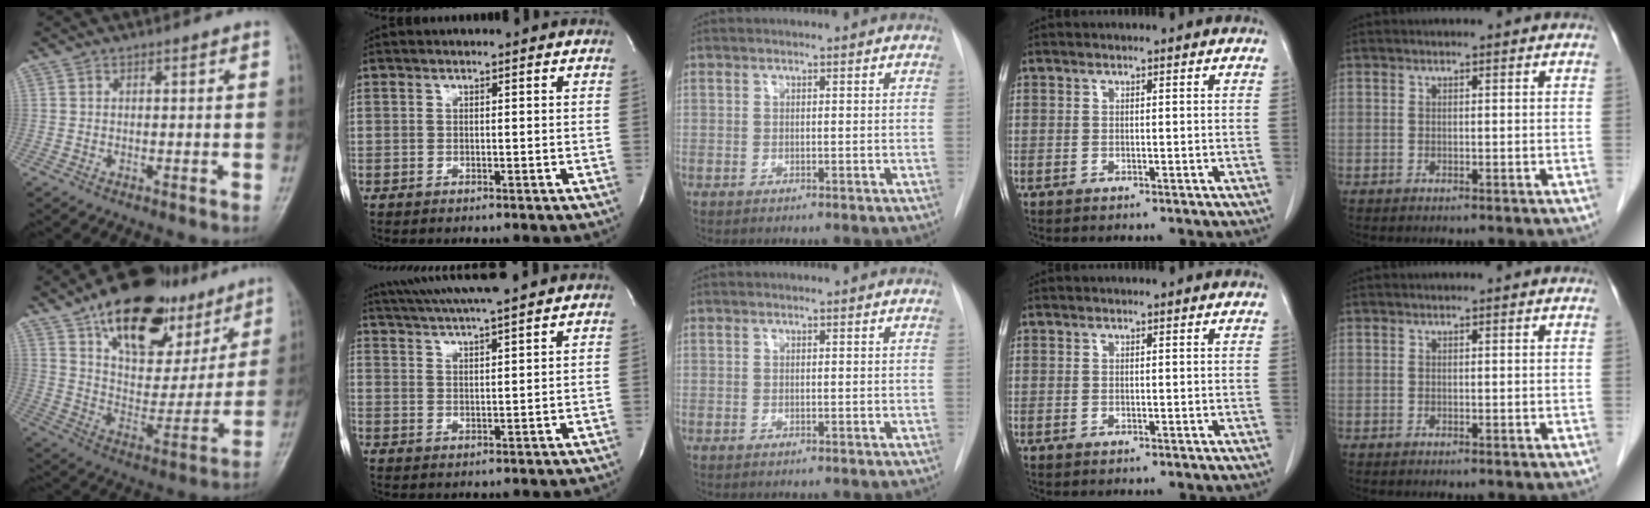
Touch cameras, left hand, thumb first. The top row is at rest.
{"thumb": {"total": 25.5, "force": [15.8, 13.4, 14.9], "torque": [-0.182, -0.039, 0.256]}, "index": {"total": 11.9, "force": [10.5, -0.4, 5.6], "torque": [-0.108, 0.023, 0.159]}}